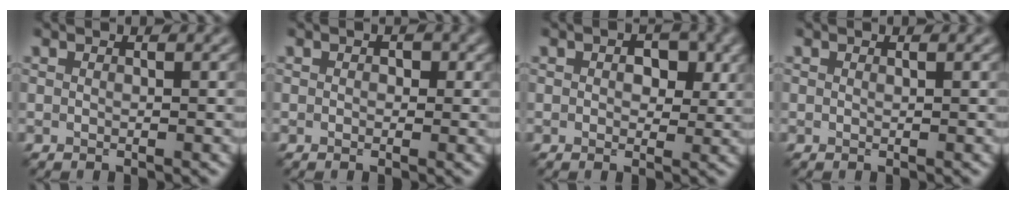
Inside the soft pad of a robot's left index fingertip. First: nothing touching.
{"total": 0.8, "force": [0.1, 0.7, 0.4], "torque": [-0.002, -0.003, -0.002]}
{"total": 2.9, "force": [0.8, 1.7, 2.2], "torque": [-0.027, 0.000, 0.009]}
{"total": 0.0}